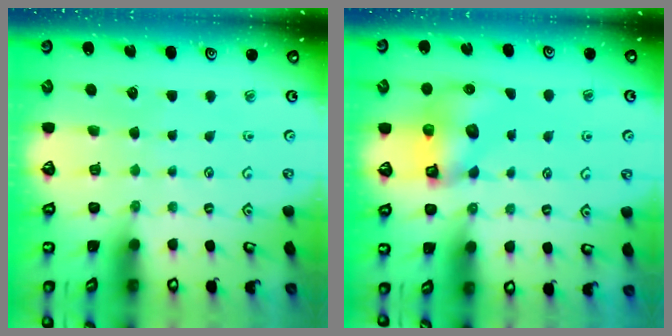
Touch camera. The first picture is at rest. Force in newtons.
{"total": 8.5, "press": 8.4, "slide": 0.7}